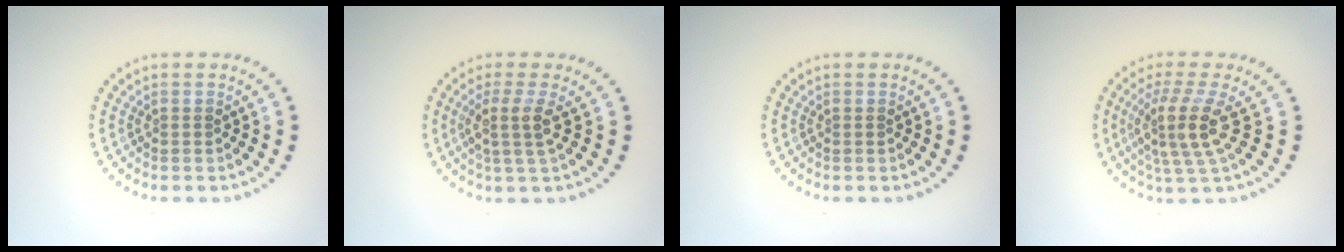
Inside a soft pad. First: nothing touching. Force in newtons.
{"total": 2.6, "press": 1.9, "slide": 1.7}
{"total": 0.0}
{"total": 4.1, "press": 3.1, "slide": 2.7}